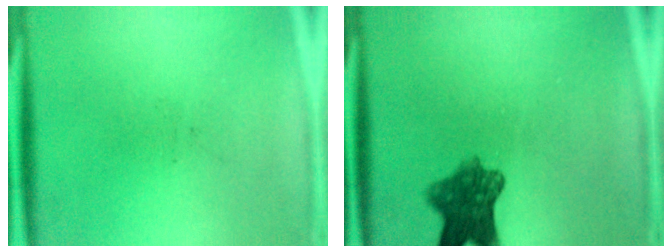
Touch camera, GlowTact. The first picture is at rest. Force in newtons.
{"total": 7.3}